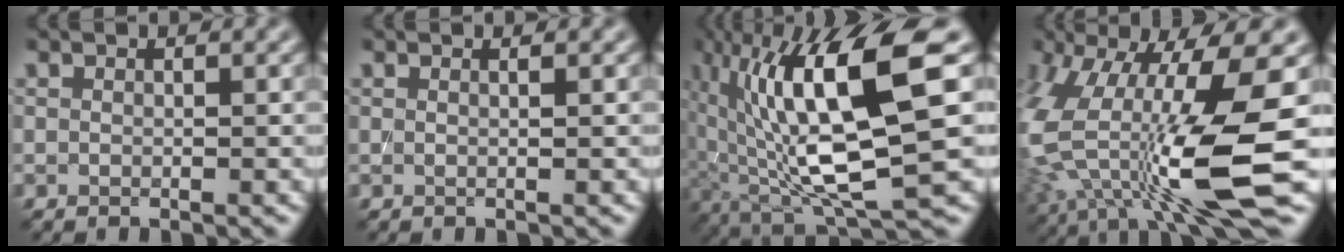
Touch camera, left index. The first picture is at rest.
{"total": 0.9, "force": [0.3, 0.3, 0.7], "torque": [-0.007, -0.001, -0.004]}
{"total": 14.0, "force": [2.3, 3.6, 13.3], "torque": [-0.241, -0.006, 0.051]}
{"total": 14.1, "force": [-0.1, 4.9, 13.2], "torque": [-0.274, -0.026, 0.007]}